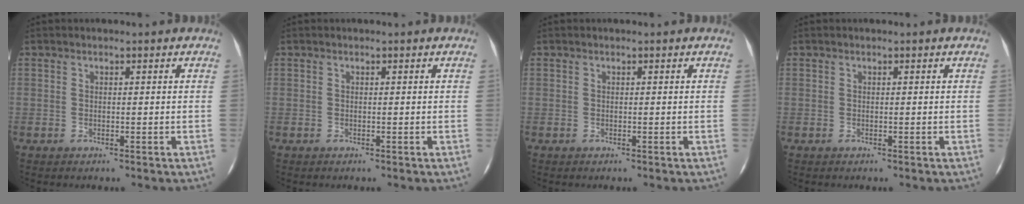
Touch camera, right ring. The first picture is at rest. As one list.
[{"total": 0.0}, {"total": 0.0}, {"total": 0.0}]